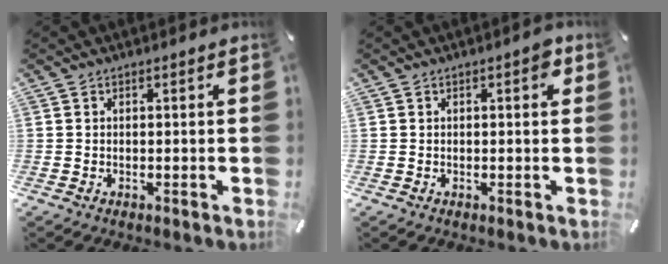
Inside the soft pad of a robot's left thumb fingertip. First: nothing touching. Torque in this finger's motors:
{"motor_torque": [0.28, 0.26, 0.44, -0.13, 0.00]}